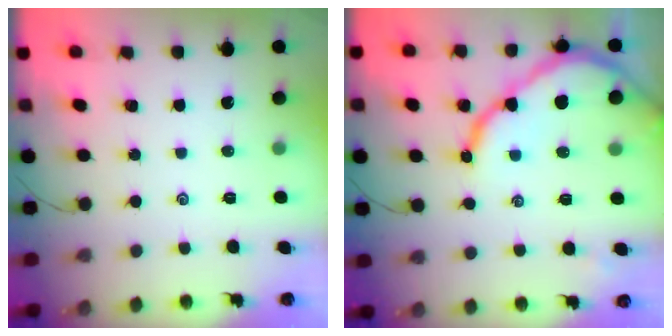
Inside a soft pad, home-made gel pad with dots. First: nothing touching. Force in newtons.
{"total": 11.9, "press": 11.8, "slide": 1.1}